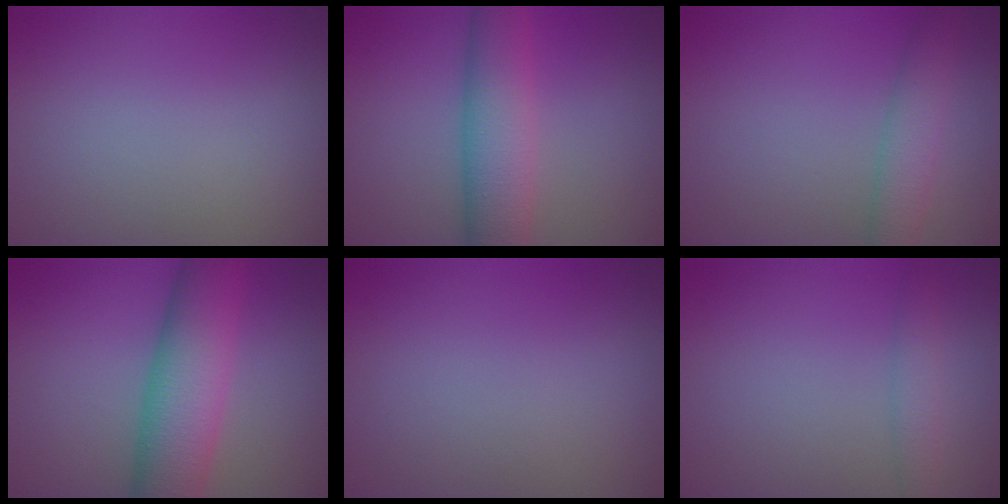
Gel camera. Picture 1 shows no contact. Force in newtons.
{"total": 5.9, "press": 5.9, "slide": 0.3}
{"total": 3.5, "press": 3.5, "slide": 0.1}
{"total": 9.4, "press": 9.4, "slide": 0.5}
{"total": 0.0}
{"total": 2.0, "press": 2.0, "slide": 0.0}